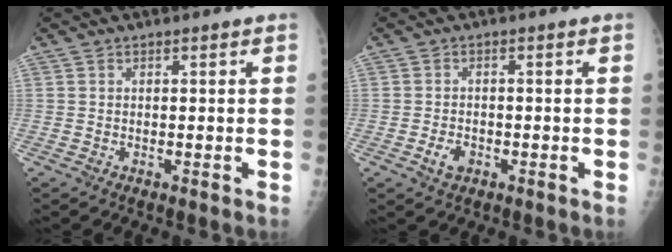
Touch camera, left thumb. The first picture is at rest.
{"total": 2.7, "force": [-1.1, 1.9, 1.7], "torque": [-0.026, 0.002, -0.017]}